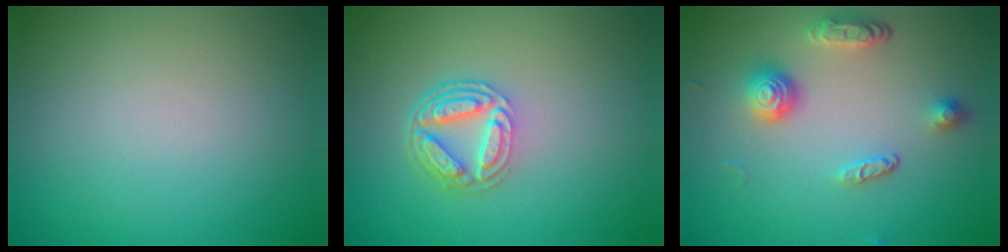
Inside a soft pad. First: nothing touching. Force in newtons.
{"total": 4.4, "press": 3.3, "slide": 2.9}
{"total": 3.7, "press": 2.9, "slide": 2.2}